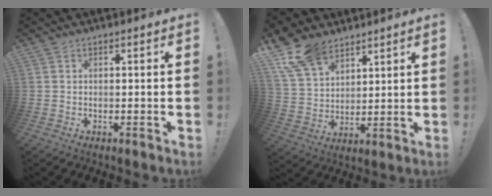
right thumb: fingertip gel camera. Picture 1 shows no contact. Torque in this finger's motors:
{"motor_torque": [0.41, 0.50, 0.80, 0.74, 0.03]}